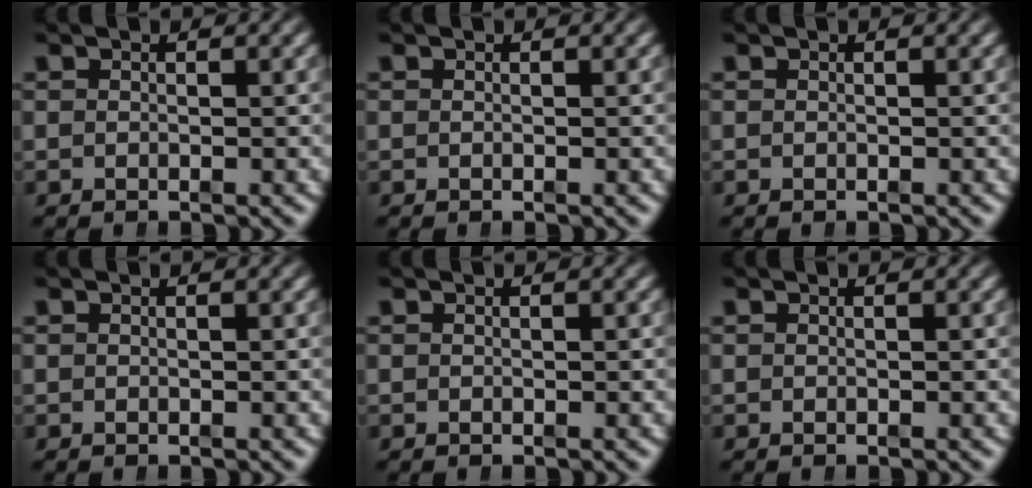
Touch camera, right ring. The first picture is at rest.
{"total": 0.0}
{"total": 0.0}
{"total": 0.0}
{"total": 0.0}
{"total": 0.0}